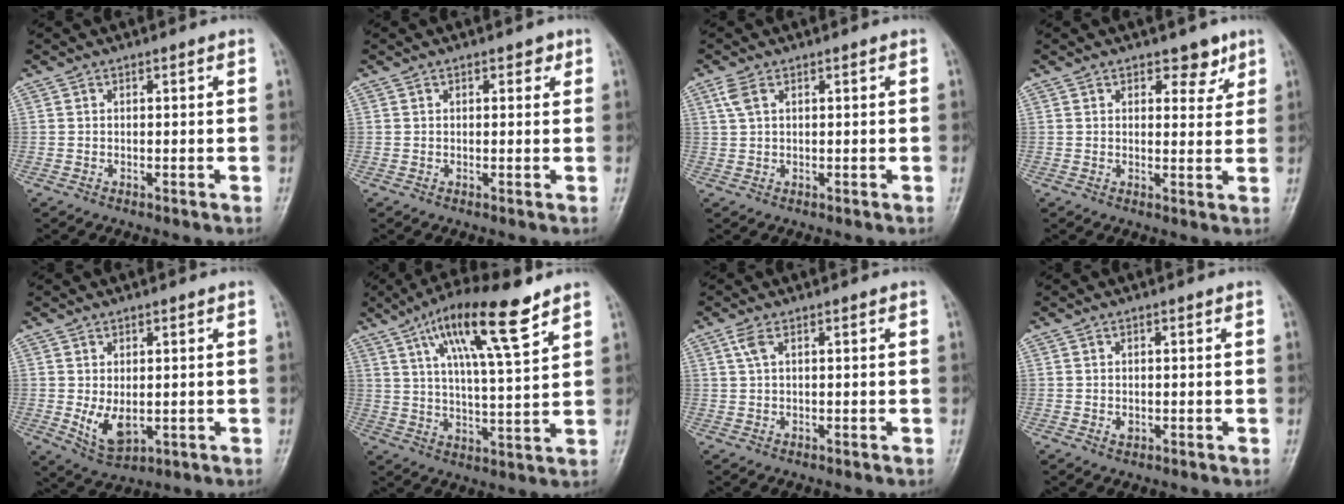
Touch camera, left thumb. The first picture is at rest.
{"total": 1.7, "force": [0.8, 1.0, 1.0], "torque": [0.002, 0.000, 0.006]}
{"total": 2.4, "force": [1.1, 1.1, 1.8], "torque": [-0.047, 0.011, 0.027]}
{"total": 4.0, "force": [2.7, 2.3, 1.9], "torque": [0.002, -0.015, 0.034]}
{"total": 5.7, "force": [-0.3, 3.3, 4.6], "torque": [-0.077, -0.014, 0.009]}
{"total": 15.3, "force": [8.9, 2.7, 12.2], "torque": [-0.204, -0.027, 0.154]}
{"total": 1.9, "force": [0.8, 0.5, 1.7], "torque": [-0.049, 0.013, 0.022]}
{"total": 1.0, "force": [-0.1, 0.8, 0.7], "torque": [-0.006, 0.000, -0.001]}